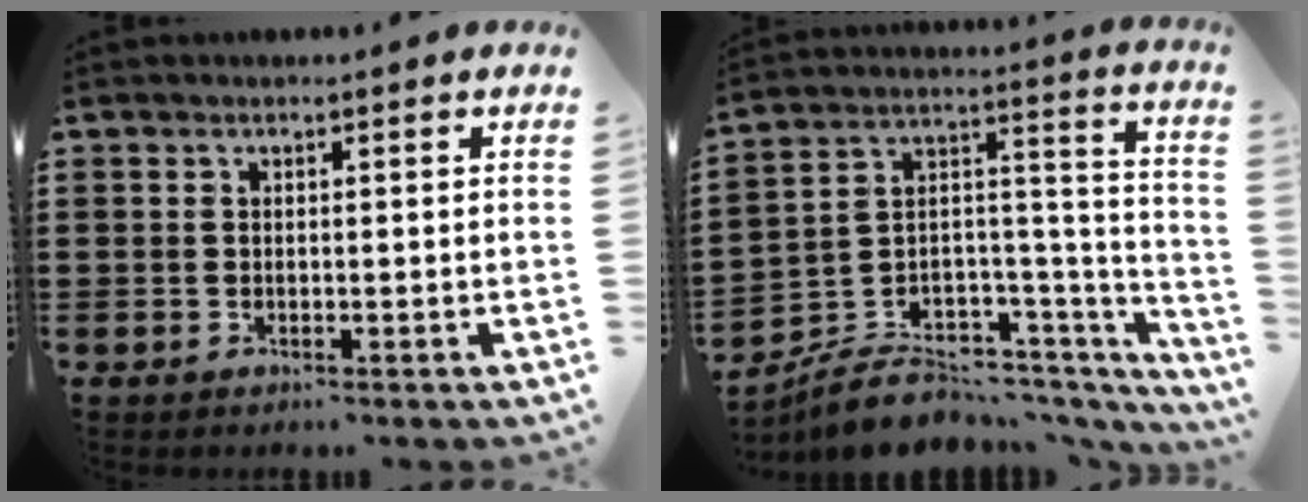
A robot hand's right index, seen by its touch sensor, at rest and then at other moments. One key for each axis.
{"total": 6.1, "fx": -4.6, "fy": 3.6, "fz": 1.6, "tx": -0.033, "ty": 0.001, "tz": -0.083}